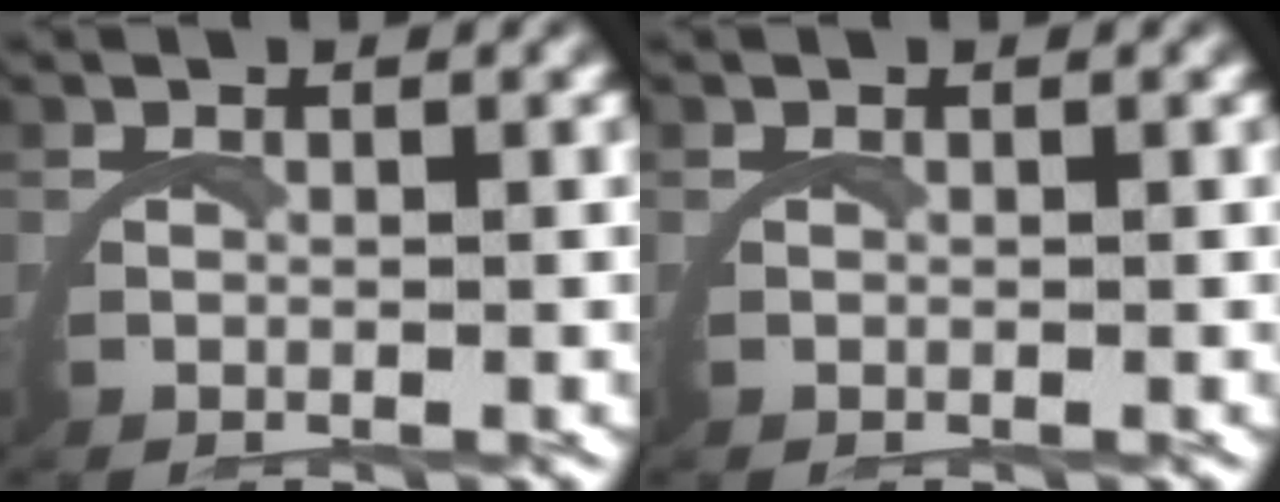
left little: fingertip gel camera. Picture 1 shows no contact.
{"total": 0.0}